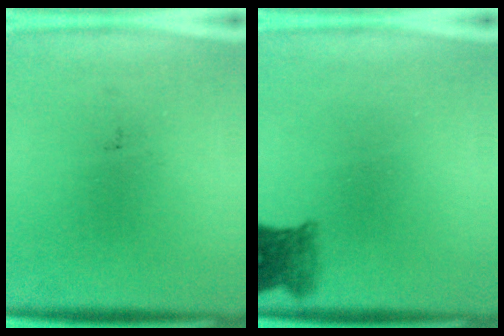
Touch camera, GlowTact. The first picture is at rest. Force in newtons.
{"total": 3.8}